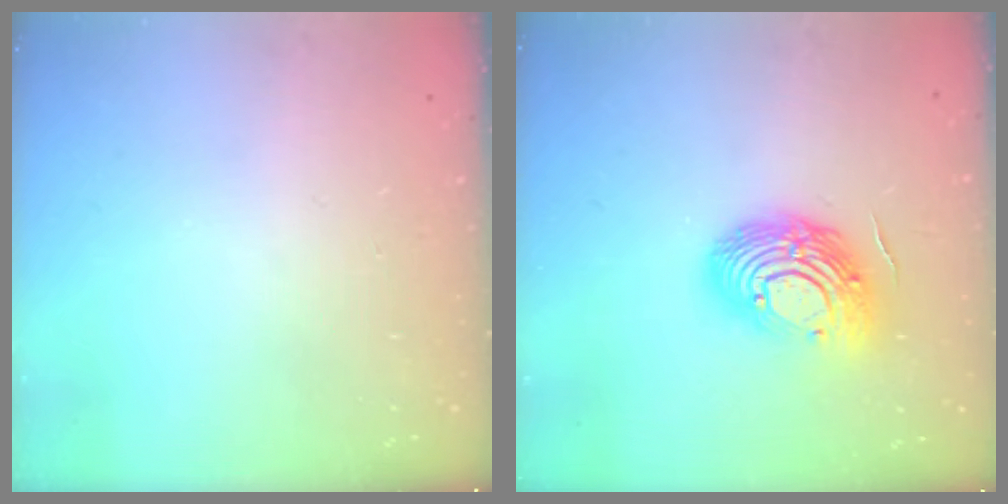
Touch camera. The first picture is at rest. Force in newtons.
{"total": 14.7, "press": 14.6, "slide": 1.2}